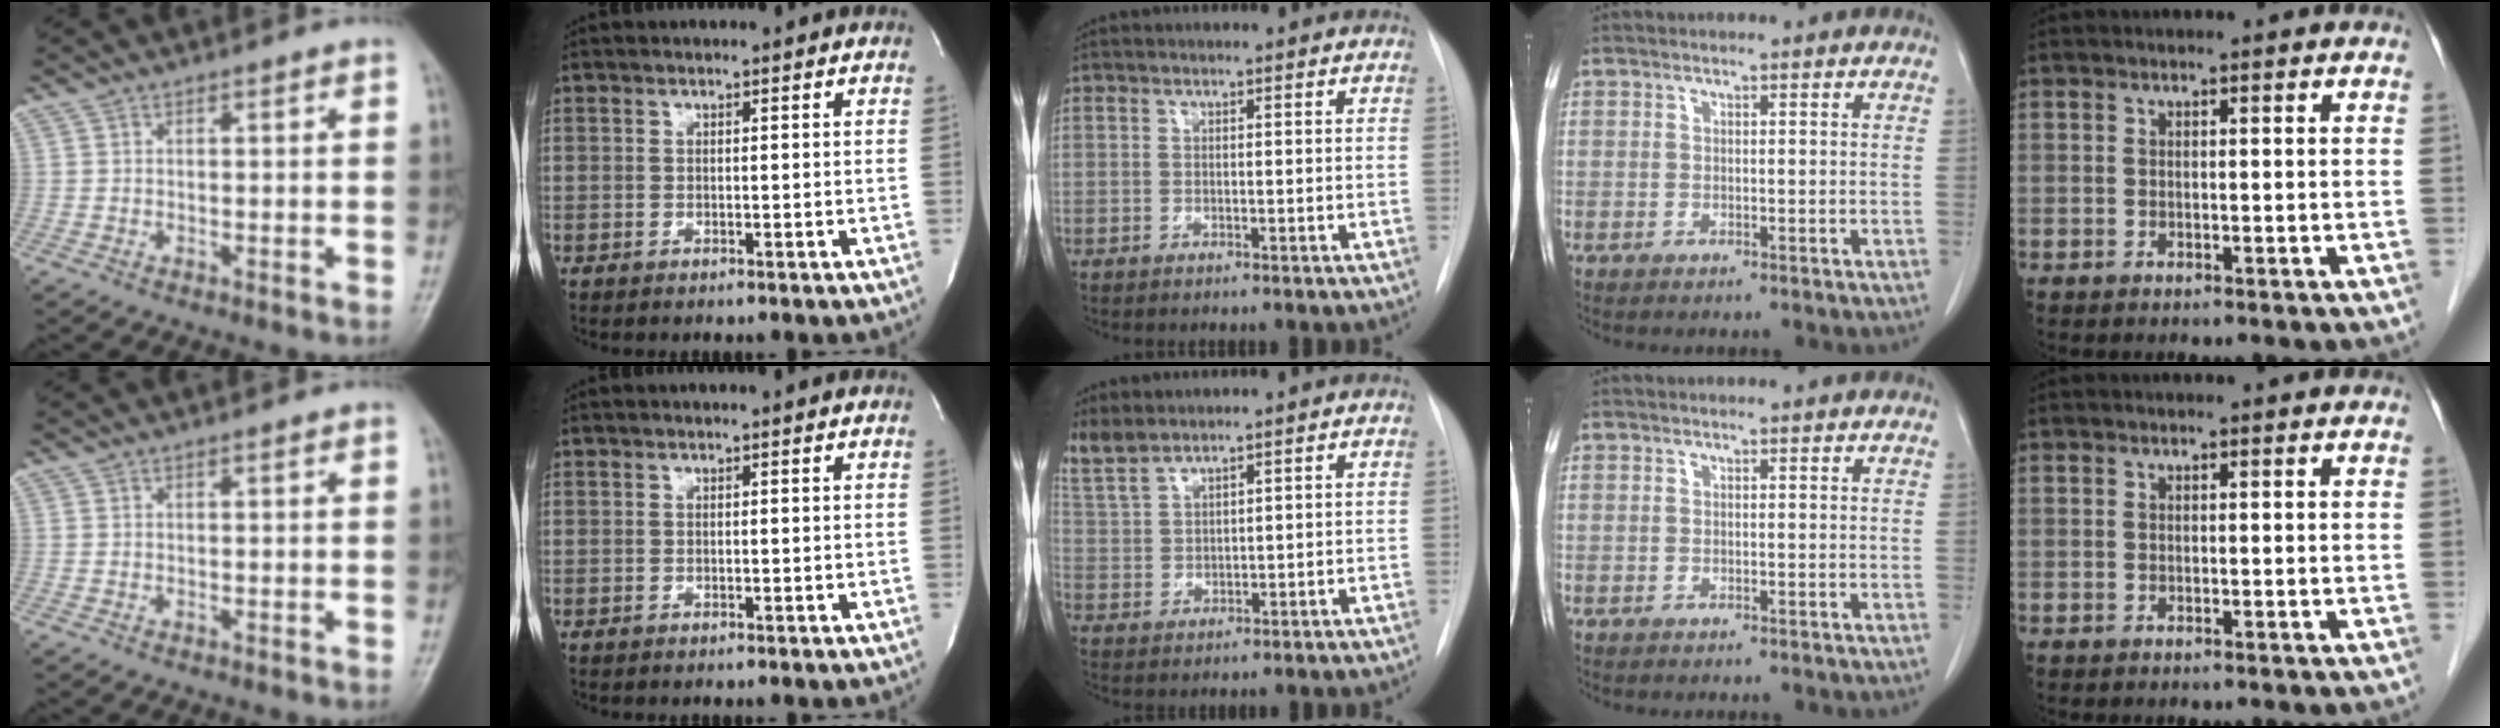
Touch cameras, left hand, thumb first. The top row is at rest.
{"middle": {"total": 5.3, "force": [4.9, 1.0, 1.7], "torque": [-0.052, 0.011, 0.115]}}